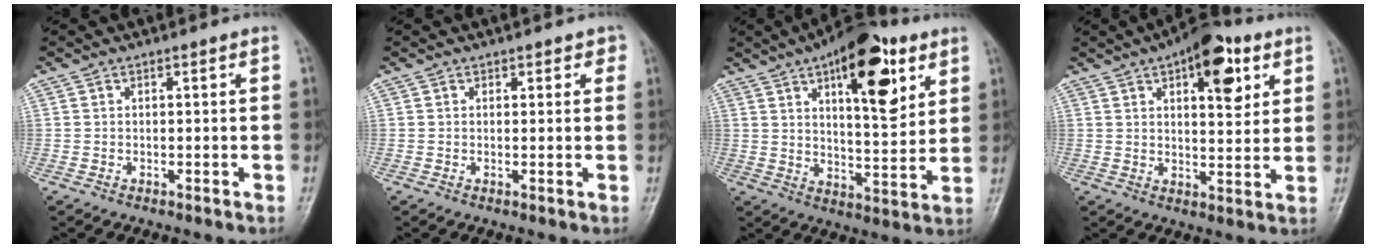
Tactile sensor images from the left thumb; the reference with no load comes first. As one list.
[{"total": 1.7, "force": [0.9, 1.2, 0.9], "torque": [0.011, -0.001, 0.006]}, {"total": 17.9, "force": [8.4, 7.3, 14.0], "torque": [-0.167, -0.031, 0.125]}, {"total": 12.7, "force": [5.8, 5.7, 9.7], "torque": [-0.102, -0.017, 0.077]}]